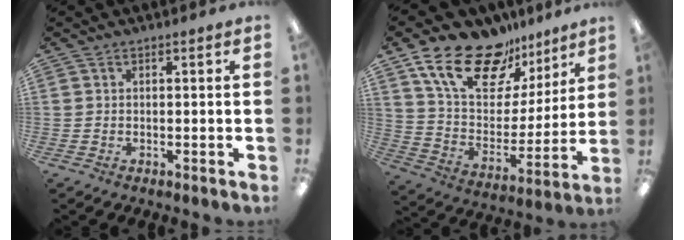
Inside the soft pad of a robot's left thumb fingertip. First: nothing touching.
{"total": 19.8, "force": [14.2, 10.0, 9.5], "torque": [-0.181, -0.083, 0.256]}